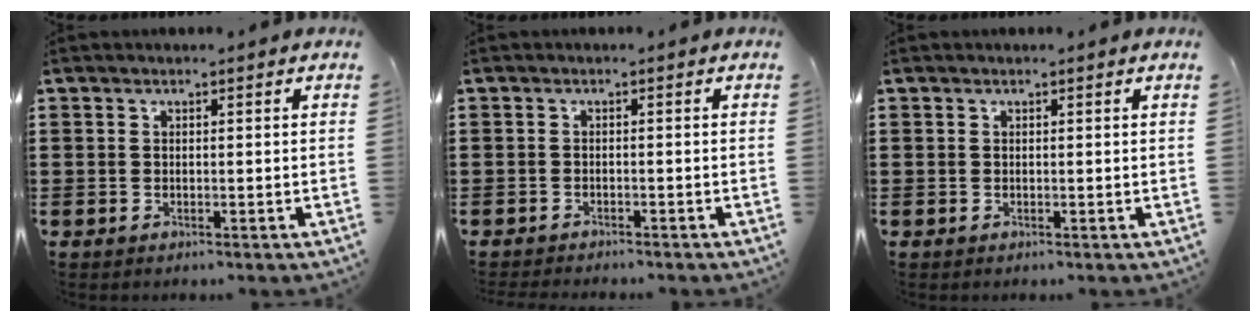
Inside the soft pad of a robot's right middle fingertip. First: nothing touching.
{"total": 1.1, "force": [-1.1, 0.0, 0.0], "torque": [-0.003, 0.001, -0.022]}
{"total": 0.0}